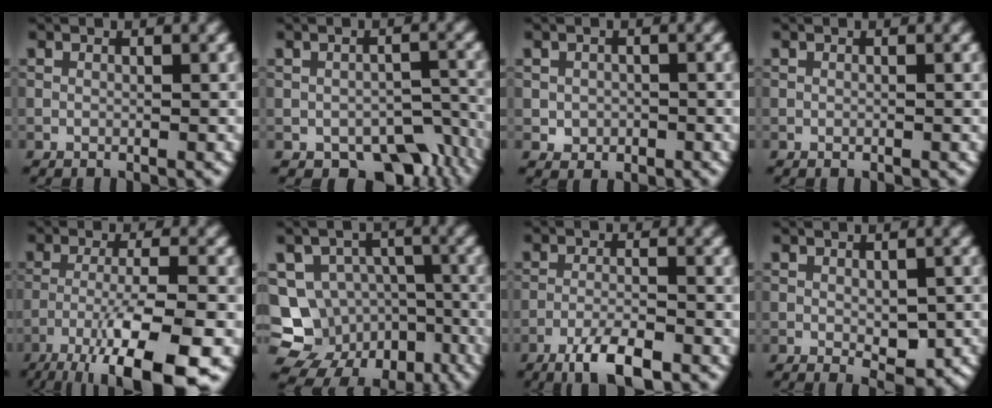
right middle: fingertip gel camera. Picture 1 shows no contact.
{"total": 6.6, "force": [-3.7, 3.9, 3.8], "torque": [-0.034, -0.021, -0.047]}
{"total": 1.6, "force": [-0.3, 1.4, 0.6], "torque": [-0.007, -0.004, -0.008]}
{"total": 0.0}
{"total": 11.6, "force": [-7.1, 2.6, 8.8], "torque": [-0.151, -0.007, -0.118]}
{"total": 15.0, "force": [-7.2, 12.5, 4.3], "torque": [-0.087, -0.024, -0.092]}
{"total": 4.9, "force": [-3.4, 1.1, 3.4], "torque": [-0.068, -0.002, -0.064]}
{"total": 3.3, "force": [-0.7, 1.7, 2.8], "torque": [-0.041, -0.011, -0.004]}